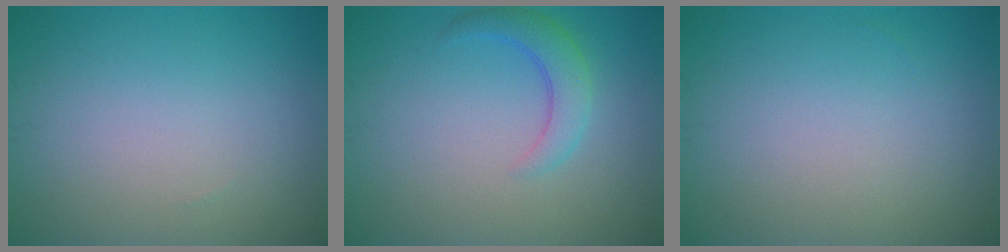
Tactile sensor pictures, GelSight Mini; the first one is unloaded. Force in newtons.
{"total": 2.9, "press": 2.9, "slide": 0.2}
{"total": 0.0}